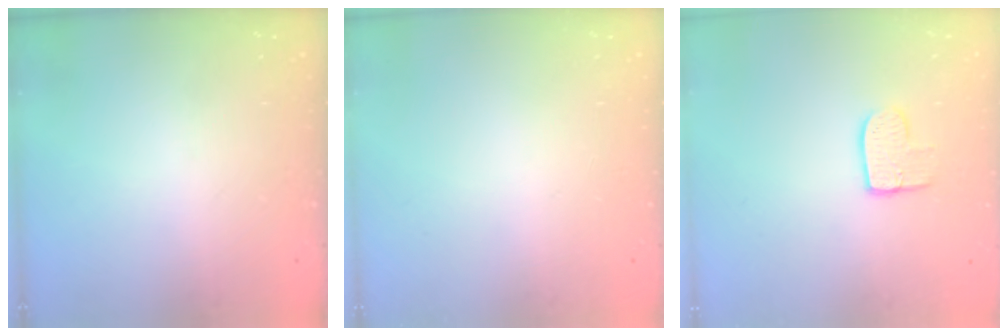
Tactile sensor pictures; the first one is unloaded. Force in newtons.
{"total": 0.0}
{"total": 7.9, "press": 7.9, "slide": 0.5}